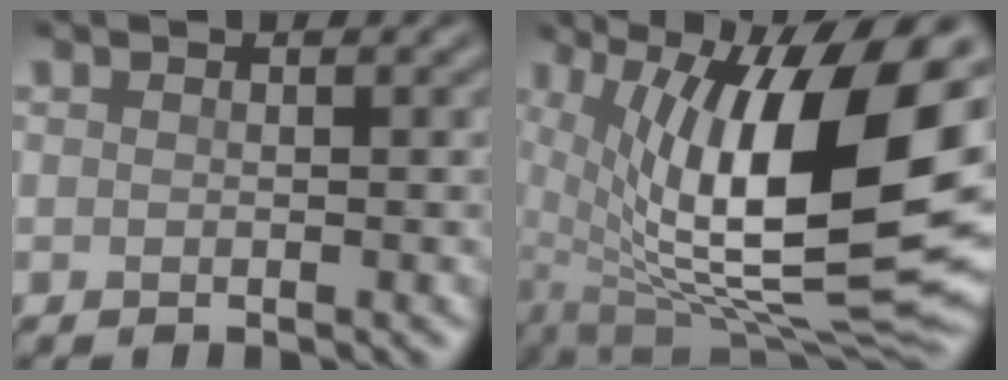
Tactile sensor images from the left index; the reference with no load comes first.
{"total": 17.8, "force": [3.3, 7.1, 16.0], "torque": [-0.269, -0.005, 0.073]}